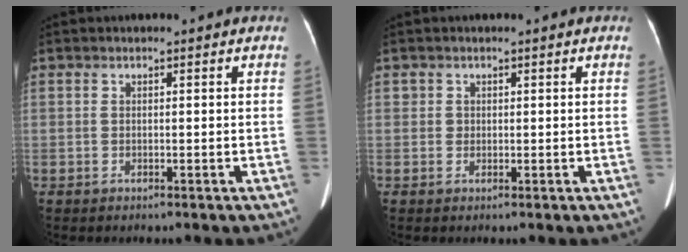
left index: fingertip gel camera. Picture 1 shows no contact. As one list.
[{"total": 0.9, "force": [0.0, 0.9, -0.2], "torque": [0.008, -0.001, -0.003]}]